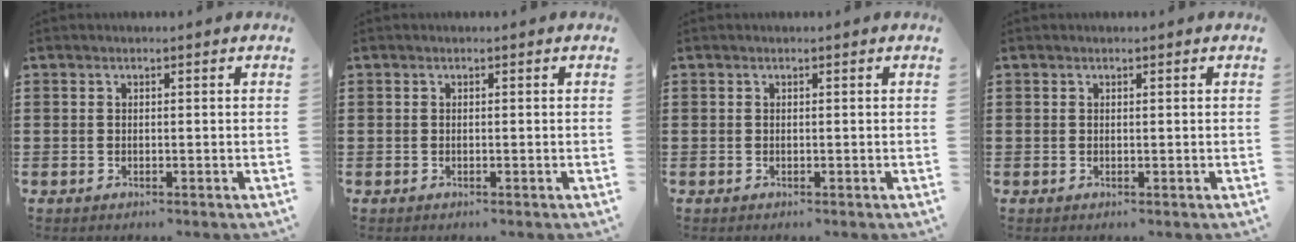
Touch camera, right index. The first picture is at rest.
{"total": 0.0}
{"total": 0.0}
{"total": 0.0}